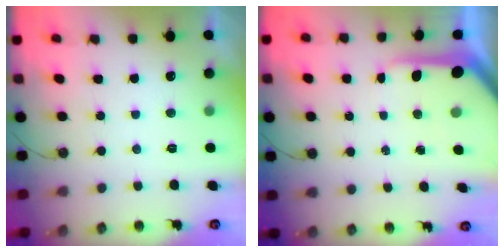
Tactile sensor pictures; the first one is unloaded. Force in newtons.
{"total": 9.8, "press": 9.8, "slide": 1.0}